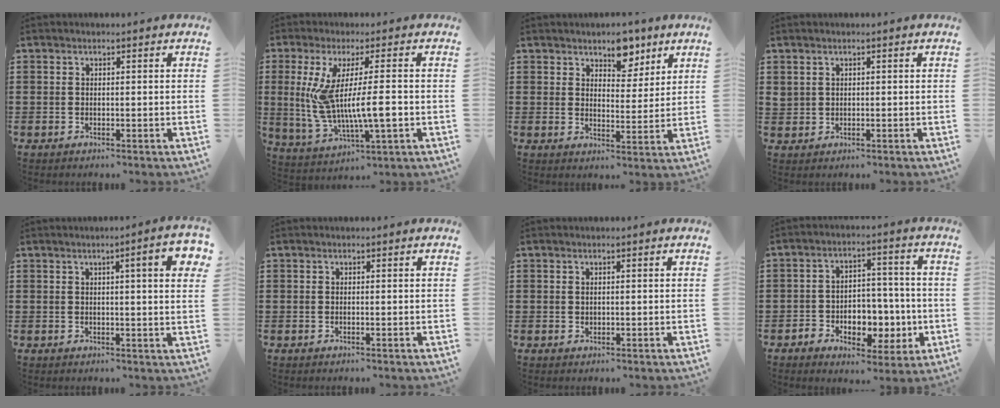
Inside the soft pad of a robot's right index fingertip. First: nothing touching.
{"total": 12.0, "force": [-0.3, 2.9, 11.6], "torque": [-0.244, -0.017, -0.009]}
{"total": 6.3, "force": [4.8, 3.6, 1.9], "torque": [-0.026, -0.013, 0.083]}
{"total": 1.1, "force": [0.6, 0.8, 0.3], "torque": [-0.007, 0.003, 0.012]}
{"total": 6.0, "force": [2.1, 0.6, 5.6], "torque": [-0.090, -0.001, 0.028]}
{"total": 0.0}
{"total": 0.5, "force": [0.2, 0.4, 0.3], "torque": [-0.009, 0.001, 0.004]}
{"total": 6.7, "force": [-1.9, 5.4, 3.6], "torque": [-0.055, 0.013, -0.033]}